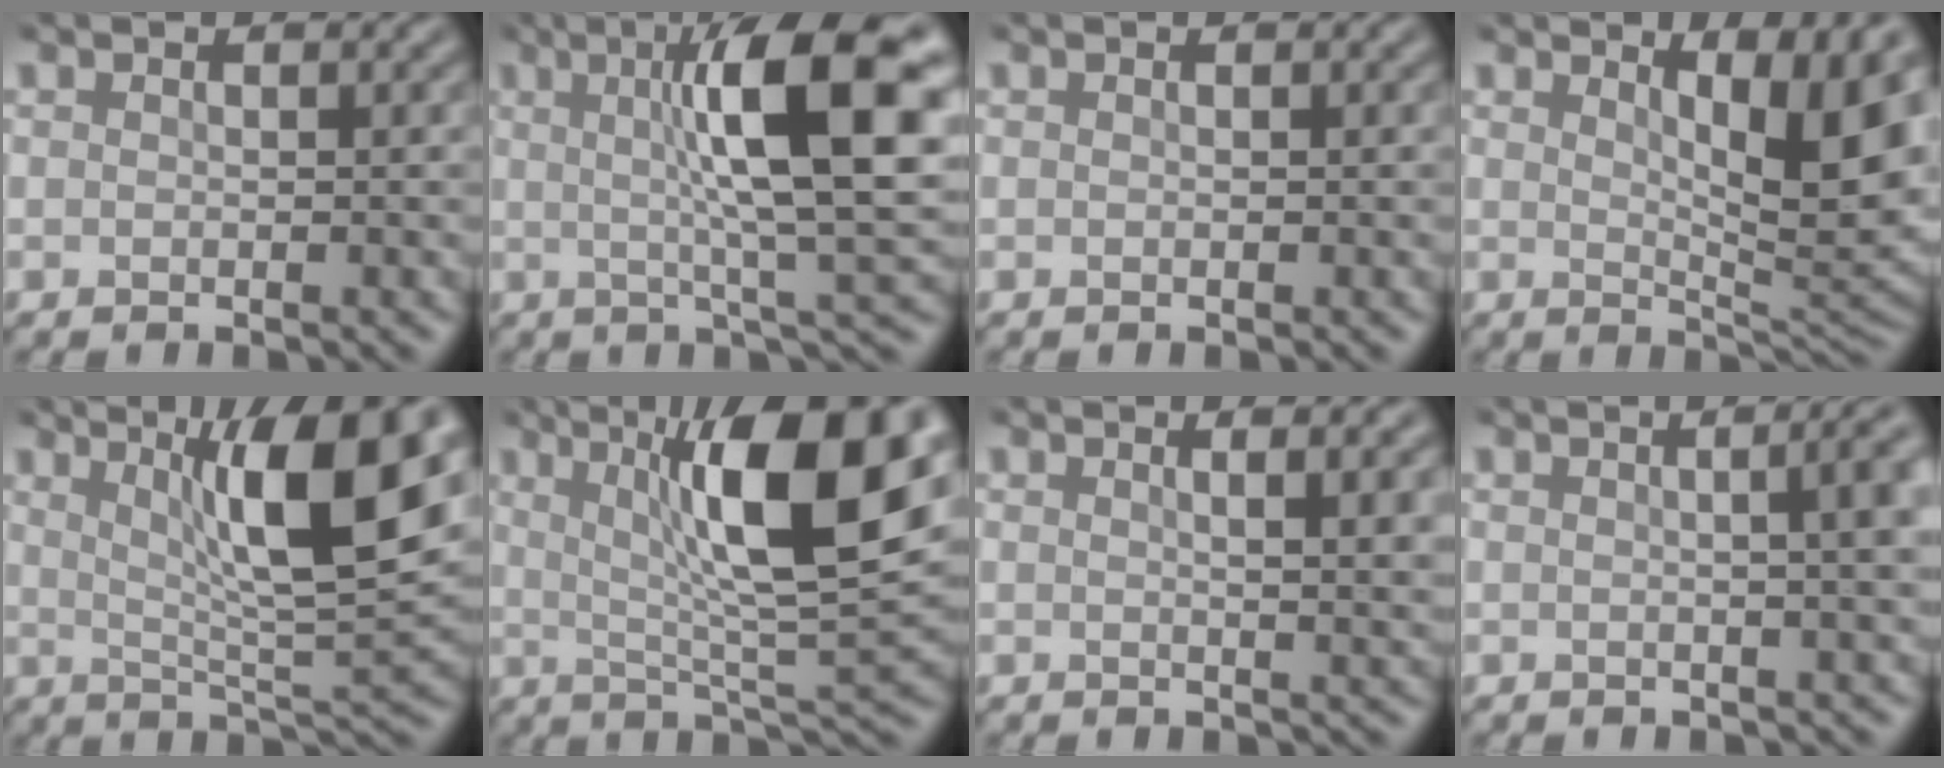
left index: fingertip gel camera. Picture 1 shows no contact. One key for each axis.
{"total": 11.4, "fx": 2.3, "fy": 2.1, "fz": 11.0, "tx": -0.142, "ty": 0.009, "tz": 0.032}
{"total": 0.0}
{"total": 8.3, "fx": 3.2, "fy": 2.1, "fz": 7.4, "tx": -0.096, "ty": -0.004, "tz": 0.056}
{"total": 10.5, "fx": 3.2, "fy": 2.2, "fz": 9.7, "tx": -0.135, "ty": 0.000, "tz": 0.057}
{"total": 12.6, "fx": 3.5, "fy": 2.9, "fz": 11.7, "tx": -0.172, "ty": 0.009, "tz": 0.058}
{"total": 3.8, "fx": 1.4, "fy": 1.1, "fz": 3.3, "tx": -0.029, "ty": 0.004, "tz": 0.016}
{"total": 6.8, "fx": 1.0, "fy": 3.0, "fz": 6.1, "tx": -0.018, "ty": 0.031, "tz": -0.002}